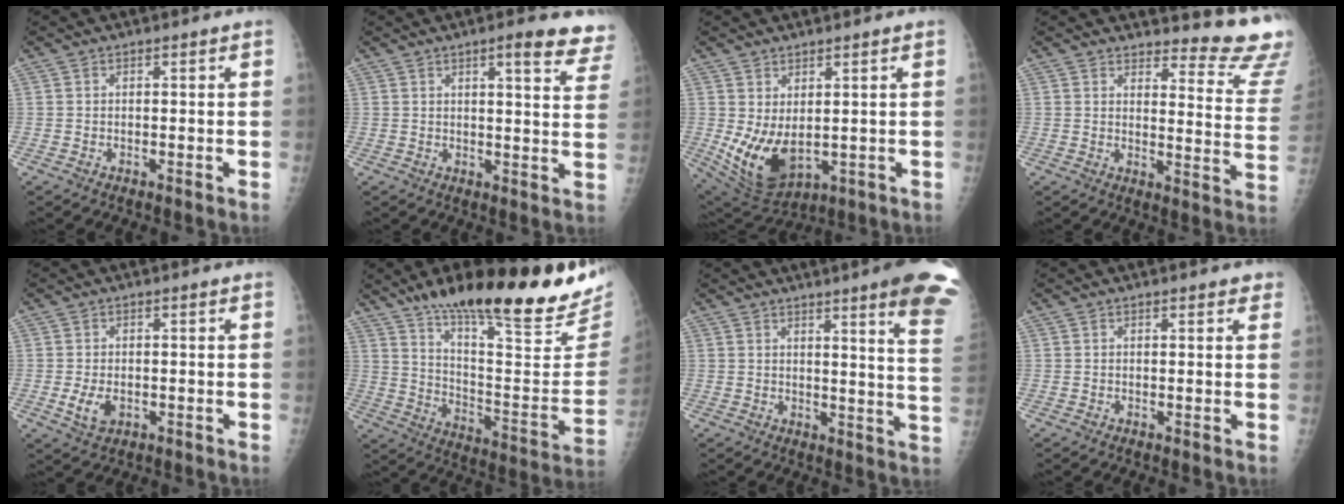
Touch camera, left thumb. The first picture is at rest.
{"total": 10.6, "force": [7.6, 2.2, 7.1], "torque": [-0.061, -0.031, 0.077]}
{"total": 10.5, "force": [0.6, 5.8, 8.8], "torque": [-0.150, -0.024, 0.038]}
{"total": 15.4, "force": [14.8, 2.5, 3.3], "torque": [-0.004, -0.170, 0.148]}
{"total": 3.7, "force": [-0.6, 2.3, 2.9], "torque": [-0.055, -0.006, -0.003]}
{"total": 29.5, "force": [21.3, 6.3, 19.5], "torque": [-0.269, -0.096, 0.325]}
{"total": 14.7, "force": [9.7, 0.6, 11.1], "torque": [-0.118, -0.058, 0.101]}
{"total": 2.3, "force": [1.7, 0.9, 1.2], "torque": [0.001, -0.002, 0.017]}